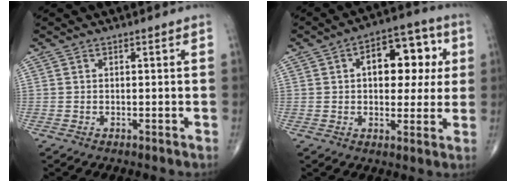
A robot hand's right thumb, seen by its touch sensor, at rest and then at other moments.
{"total": 13.6, "force": [2.8, 8.0, 10.7], "torque": [-0.099, 0.019, 0.034]}